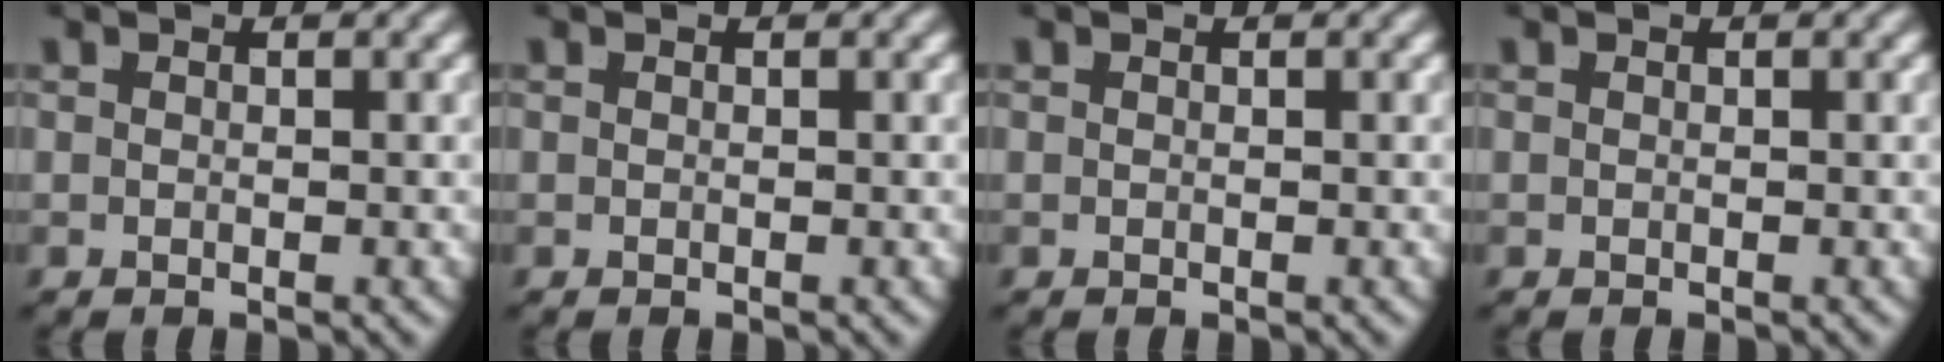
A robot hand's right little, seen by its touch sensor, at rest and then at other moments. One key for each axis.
{"total": 0.0}
{"total": 0.0}
{"total": 0.0}